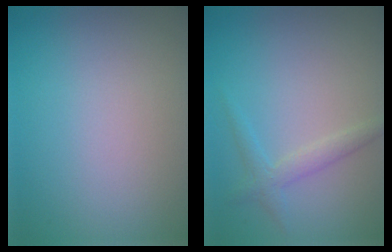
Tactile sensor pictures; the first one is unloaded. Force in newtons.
{"total": 1.9, "press": 1.9, "slide": 0.2}